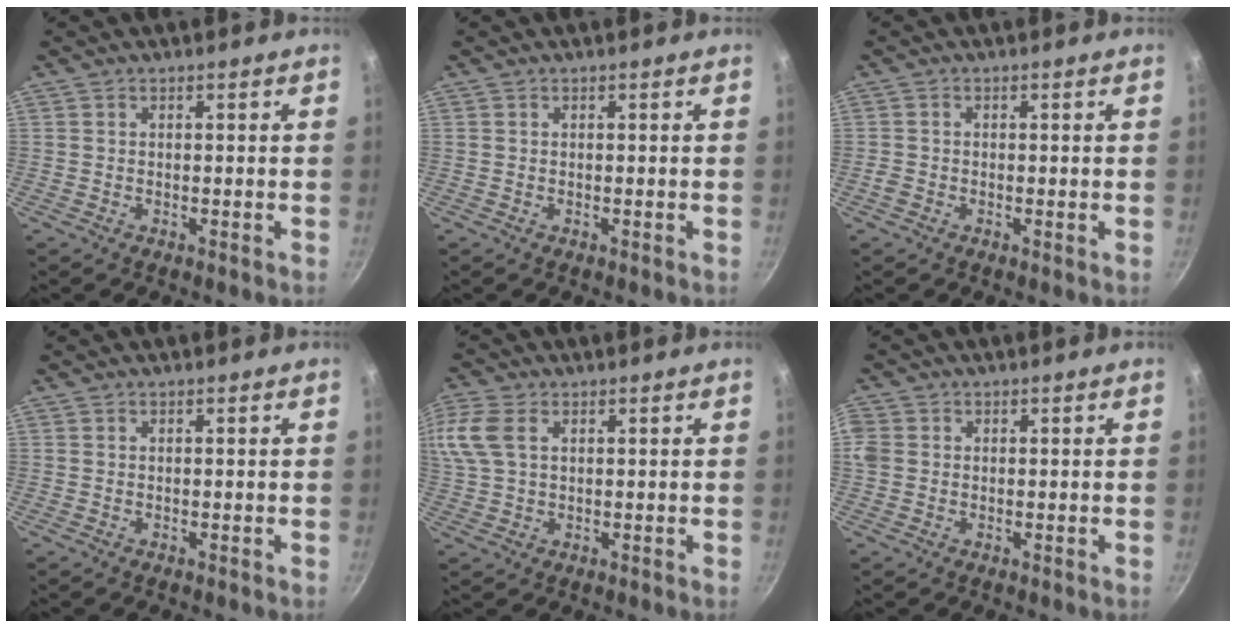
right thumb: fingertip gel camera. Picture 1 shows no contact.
{"total": 0.0}
{"total": 1.3, "force": [-0.5, 1.0, 0.7], "torque": [-0.016, 0.003, -0.014]}
{"total": 0.0}
{"total": 8.7, "force": [2.8, 5.4, 6.2], "torque": [-0.147, 0.016, 0.052]}
{"total": 4.0, "force": [0.2, 3.5, 2.0], "torque": [-0.042, 0.005, -0.003]}